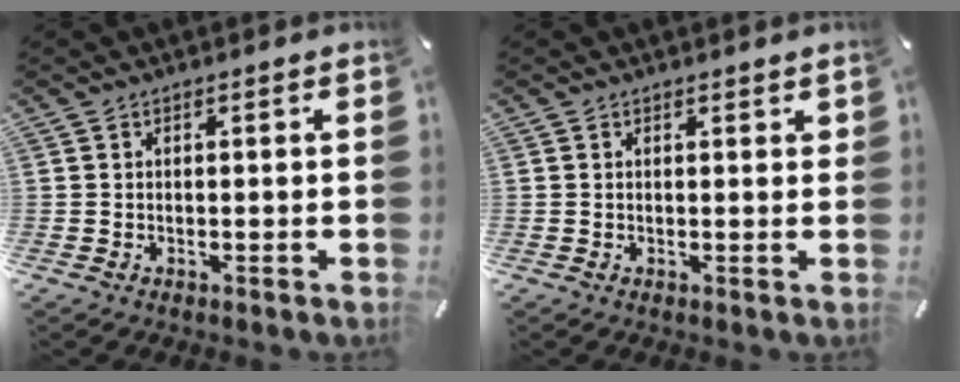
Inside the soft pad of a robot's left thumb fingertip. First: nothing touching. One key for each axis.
{"total": 0.9, "fx": 0.4, "fy": 0.5, "fz": 0.6, "tx": -0.005, "ty": -0.001, "tz": 0.006}